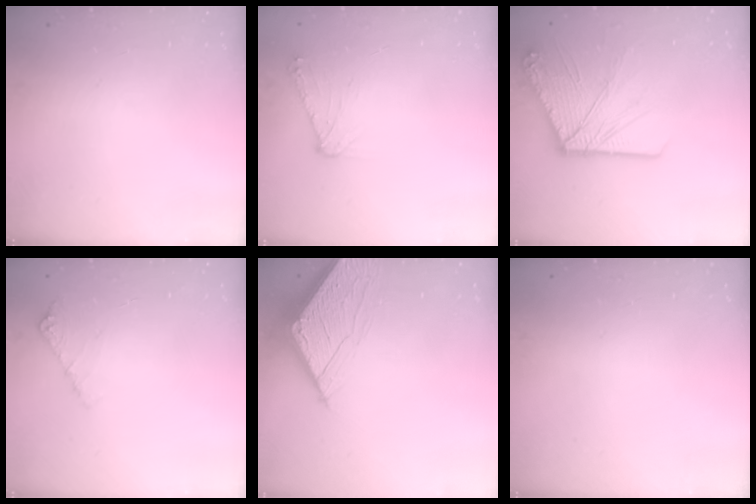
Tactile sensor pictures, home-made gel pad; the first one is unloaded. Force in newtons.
{"total": 6.7, "press": 6.6, "slide": 1.1}
{"total": 14.4, "press": 14.3, "slide": 2.1}
{"total": 4.3, "press": 4.3, "slide": 0.5}
{"total": 6.6, "press": 6.6, "slide": 0.7}
{"total": 0.0}